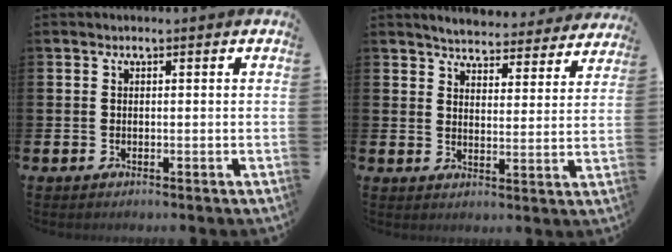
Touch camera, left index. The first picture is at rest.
{"total": 4.7, "force": [4.6, 0.6, 0.3], "torque": [-0.021, -0.036, 0.078]}